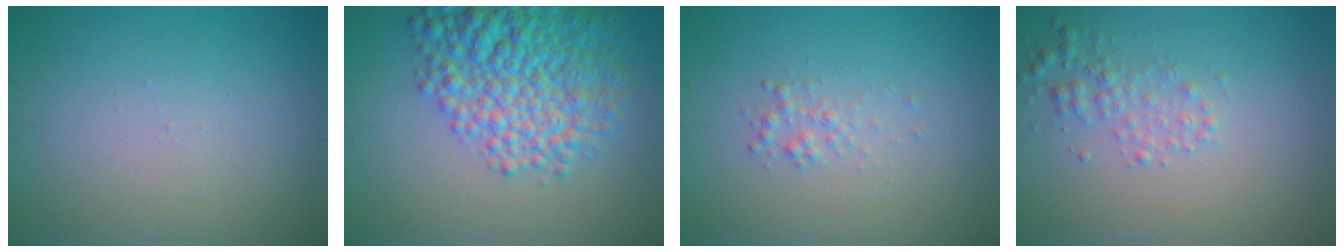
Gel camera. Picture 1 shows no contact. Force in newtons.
{"total": 8.9, "press": 8.9, "slide": 0.3}
{"total": 1.1, "press": 1.1, "slide": 0.1}
{"total": 2.1, "press": 2.1, "slide": 0.1}